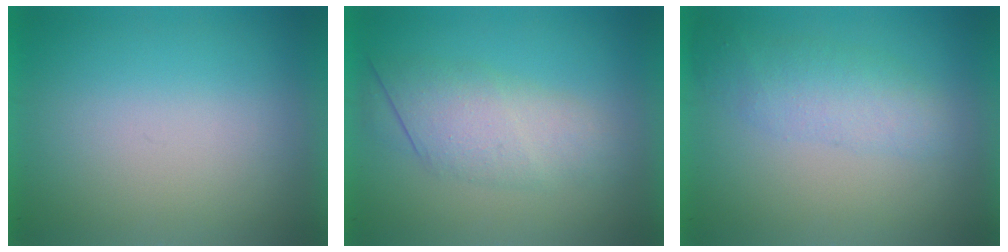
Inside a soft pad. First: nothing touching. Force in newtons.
{"total": 3.0}
{"total": 2.1}